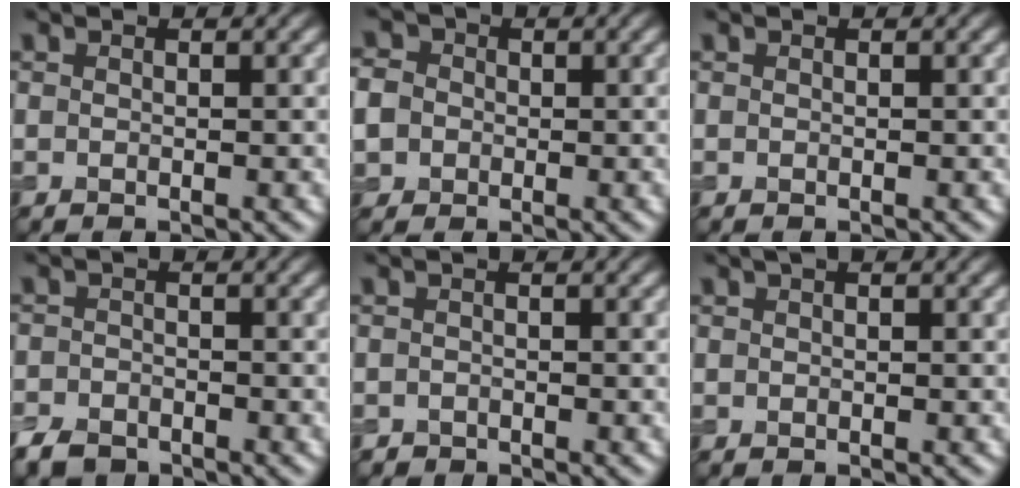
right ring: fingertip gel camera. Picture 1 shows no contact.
{"total": 5.9, "force": [-0.1, 5.4, 2.3], "torque": [-0.051, 0.022, -0.033]}
{"total": 0.0}
{"total": 3.2, "force": [-2.6, 1.6, 1.0], "torque": [-0.017, -0.007, -0.056]}
{"total": 0.7, "force": [-0.6, 0.4, -0.1], "torque": [0.005, -0.002, -0.011]}
{"total": 0.5, "force": [0.3, 0.2, 0.4], "torque": [-0.007, 0.007, 0.005]}